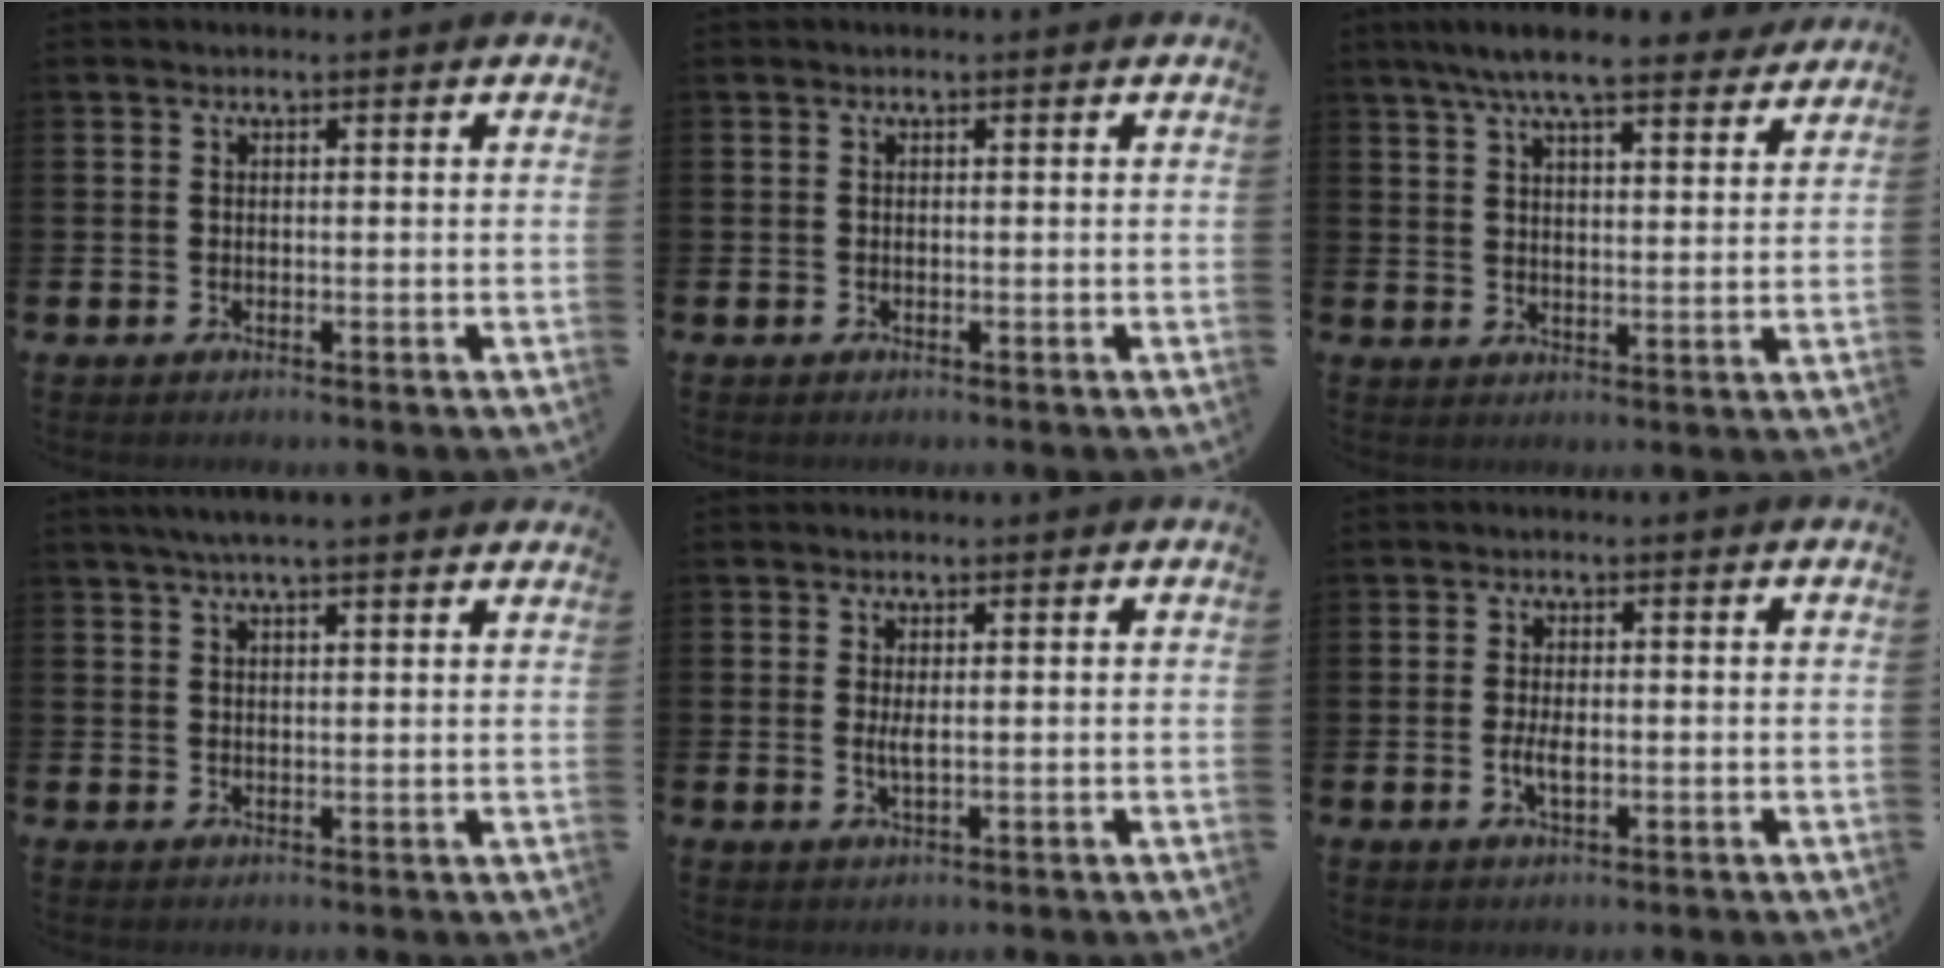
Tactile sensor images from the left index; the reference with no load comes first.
{"total": 0.0}
{"total": 8.1, "force": [7.4, 1.2, 3.2], "torque": [-0.071, -0.031, 0.132]}
{"total": 3.9, "force": [3.5, 0.2, 1.8], "torque": [-0.040, -0.005, 0.063]}
{"total": 1.7, "force": [0.4, 0.4, 1.6], "torque": [-0.027, 0.000, 0.005]}
{"total": 2.6, "force": [-0.3, 1.2, 2.3], "torque": [-0.041, 0.000, -0.007]}